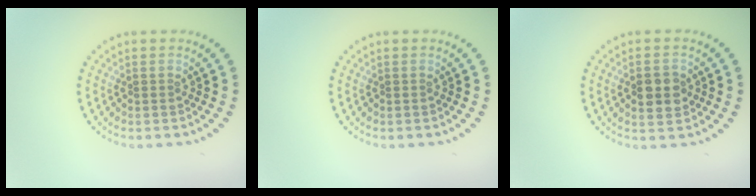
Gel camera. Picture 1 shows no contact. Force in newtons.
{"total": 0.0}
{"total": 3.2, "press": 3.2, "slide": 0.1}